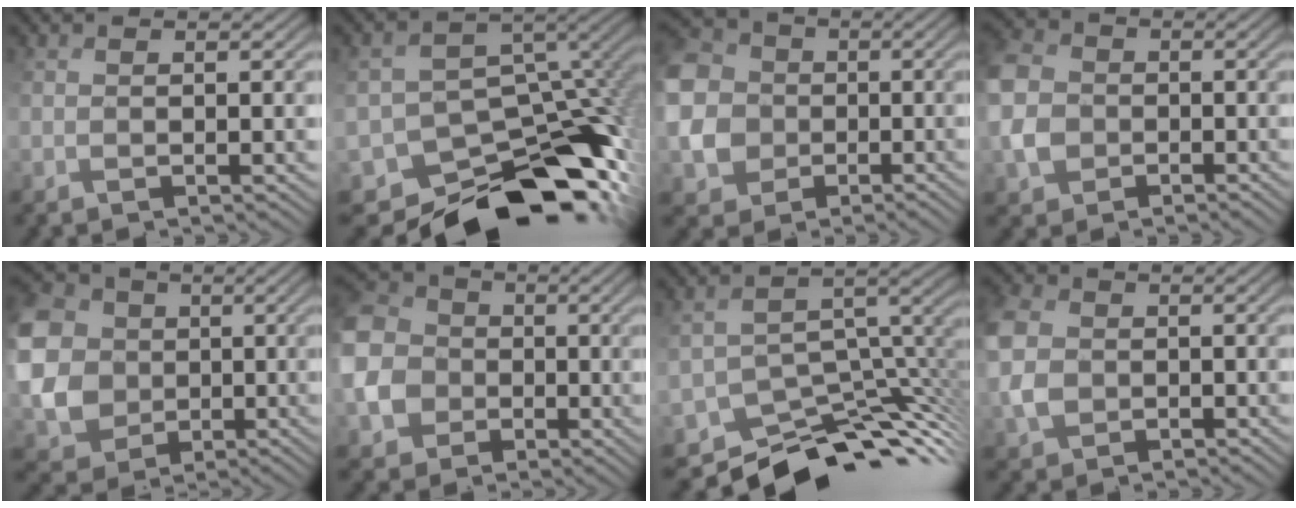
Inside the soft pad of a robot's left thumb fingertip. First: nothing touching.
{"total": 12.2, "force": [-7.3, 7.7, 6.0], "torque": [-0.101, -0.018, -0.086]}
{"total": 11.0, "force": [-0.3, 10.1, 4.3], "torque": [-0.163, -0.014, -0.013]}
{"total": 5.3, "force": [-0.7, 4.7, 2.3], "torque": [-0.074, 0.004, -0.029]}
{"total": 12.9, "force": [2.0, 11.3, 5.8], "torque": [-0.212, -0.010, 0.031]}
{"total": 10.9, "force": [-1.0, 9.9, 4.4], "torque": [-0.163, -0.012, -0.032]}
{"total": 8.7, "force": [-6.8, 3.9, 3.8], "torque": [-0.057, -0.010, -0.088]}
{"total": 5.0, "force": [0.2, 4.3, 2.5], "torque": [-0.082, 0.008, -0.010]}